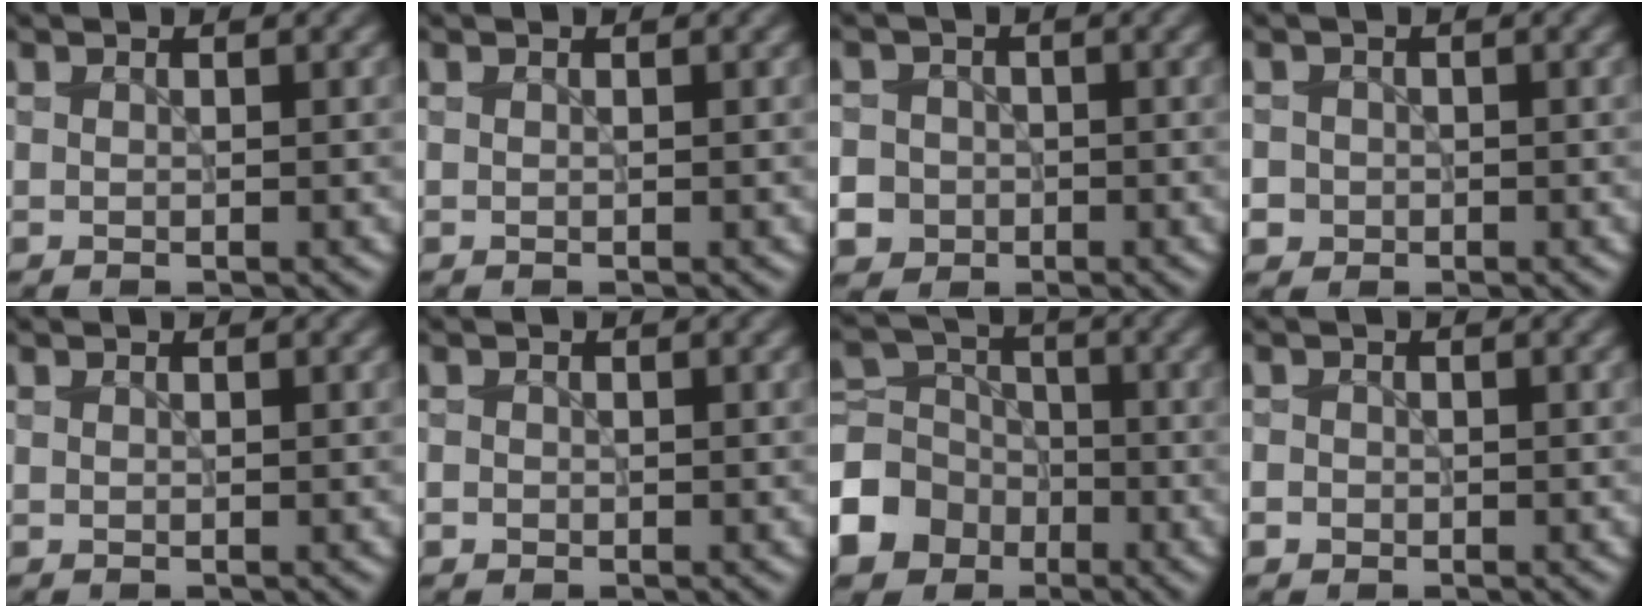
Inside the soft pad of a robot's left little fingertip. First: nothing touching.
{"total": 0.0}
{"total": 9.4, "force": [-3.7, 8.4, 2.2], "torque": [-0.053, -0.021, -0.096]}
{"total": 2.5, "force": [-0.8, 2.3, 0.5], "torque": [0.005, 0.004, -0.022]}
{"total": 0.0}
{"total": 0.6, "force": [-0.3, 0.5, 0.1], "torque": [0.002, -0.004, -0.005]}
{"total": 8.4, "force": [-4.0, 6.8, 2.8], "torque": [-0.078, -0.002, -0.094]}
{"total": 0.9, "force": [-0.4, 0.8, 0.2], "torque": [0.004, -0.004, -0.006]}